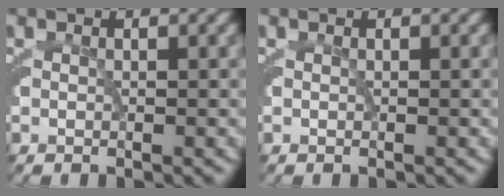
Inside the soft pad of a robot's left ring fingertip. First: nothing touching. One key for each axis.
{"total": 0.0}